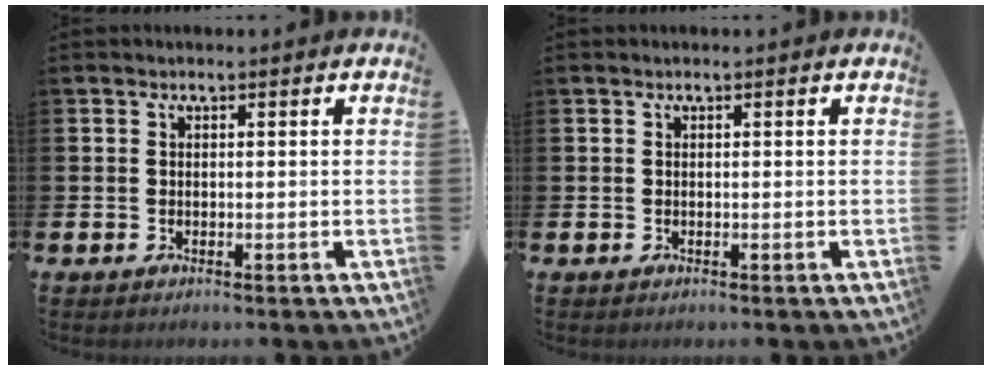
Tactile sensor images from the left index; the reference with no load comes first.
{"total": 0.0}